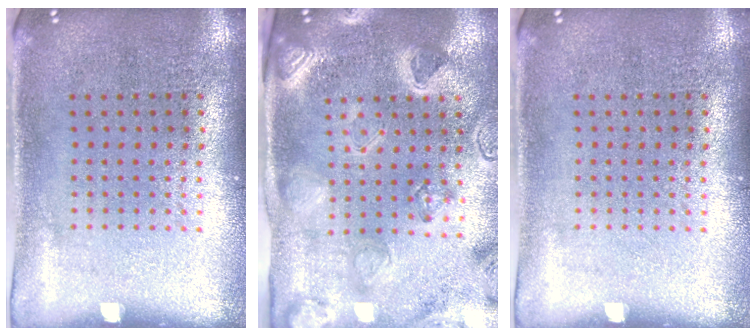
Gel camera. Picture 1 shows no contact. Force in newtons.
{"total": 3.0, "press": 3.0, "slide": 0.5}
{"total": 0.0}